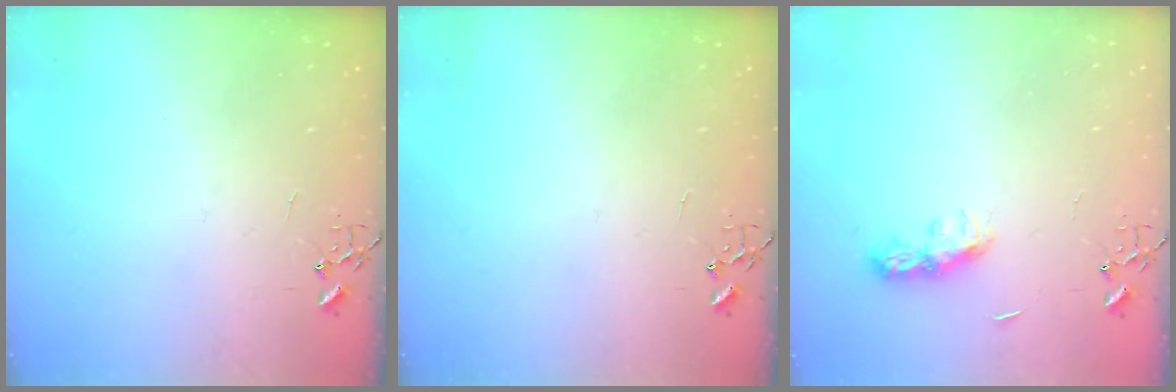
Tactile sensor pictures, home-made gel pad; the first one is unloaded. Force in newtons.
{"total": 0.0}
{"total": 7.8, "press": 7.8, "slide": 0.4}